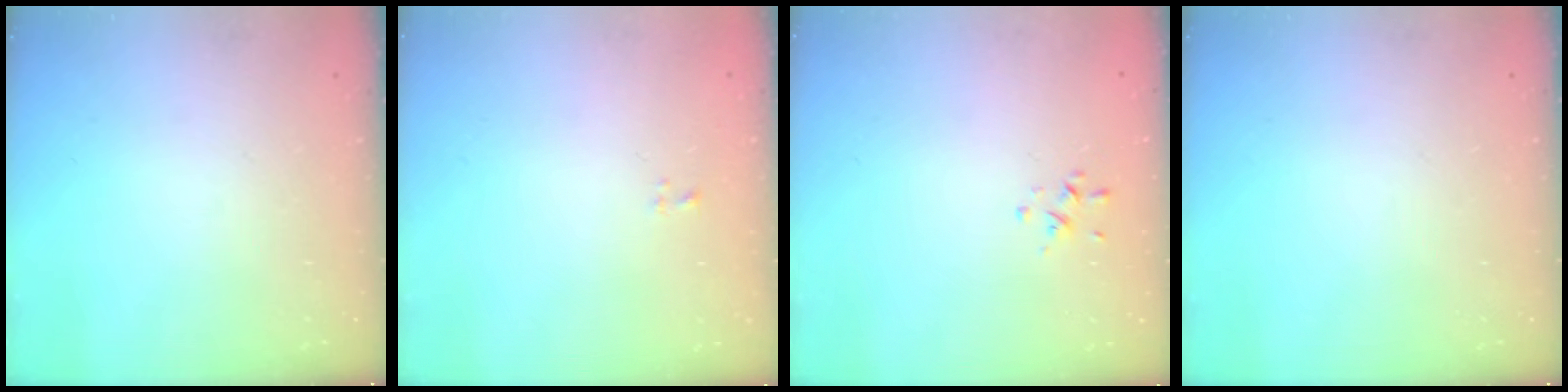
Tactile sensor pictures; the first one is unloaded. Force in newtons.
{"total": 0.0}
{"total": 0.6, "press": 0.4, "slide": 0.5}
{"total": 0.0}